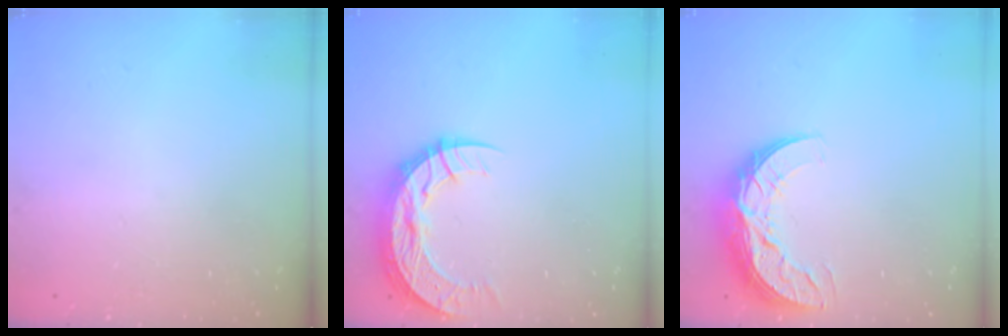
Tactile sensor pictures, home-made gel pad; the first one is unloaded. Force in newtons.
{"total": 12.6, "press": 12.6, "slide": 0.9}
{"total": 12.6, "press": 12.6, "slide": 0.8}